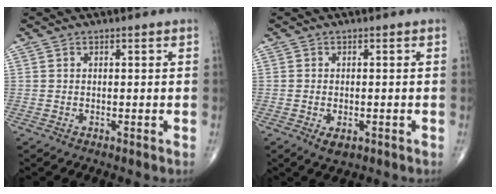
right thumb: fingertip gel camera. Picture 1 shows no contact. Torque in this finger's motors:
{"motor_torque": [-0.31, 0.12, -0.09, -0.11, 0.06]}